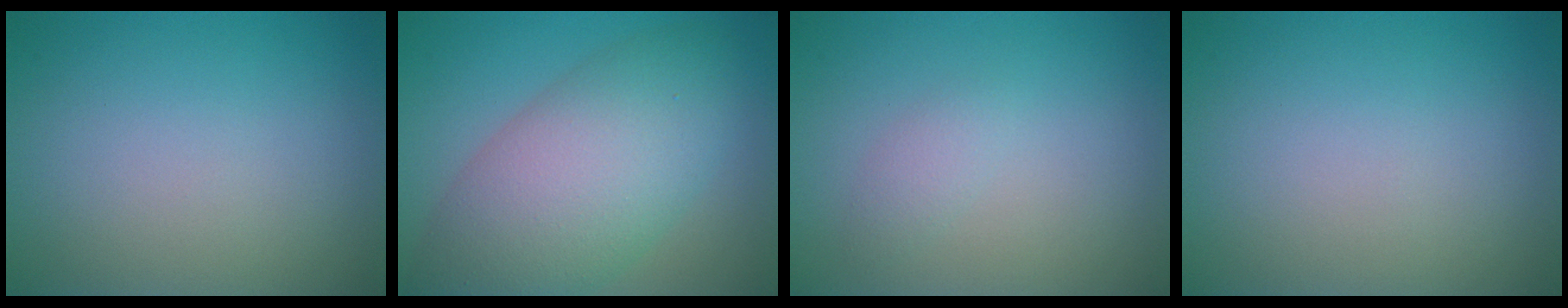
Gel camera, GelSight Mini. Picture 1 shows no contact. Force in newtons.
{"total": 9.5, "press": 9.5, "slide": 0.4}
{"total": 1.1, "press": 1.1, "slide": 0.0}
{"total": 0.0}